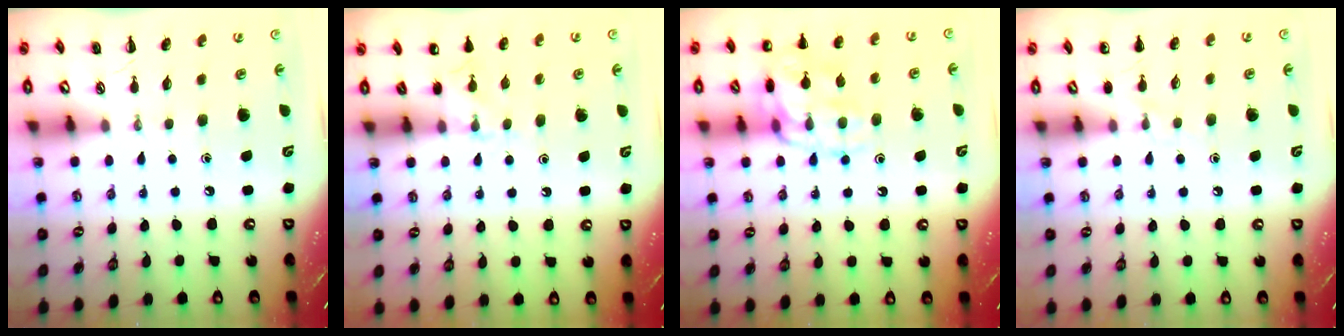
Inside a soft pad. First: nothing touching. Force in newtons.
{"total": 5.7, "press": 5.4, "slide": 1.8}
{"total": 15.7, "press": 15.6, "slide": 1.4}
{"total": 5.4, "press": 5.0, "slide": 1.8}